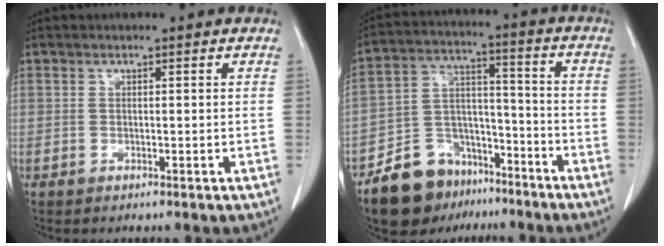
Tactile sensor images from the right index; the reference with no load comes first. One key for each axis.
{"total": 12.9, "fx": -9.3, "fy": 7.9, "fz": 4.2, "tx": -0.076, "ty": 0.045, "tz": -0.156}